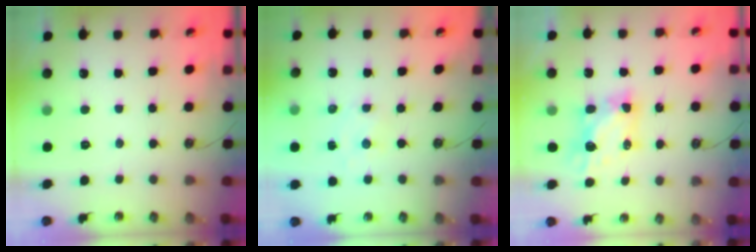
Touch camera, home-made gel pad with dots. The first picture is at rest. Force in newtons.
{"total": 2.3, "press": 2.3, "slide": 0.4}
{"total": 5.5, "press": 5.5, "slide": 0.3}